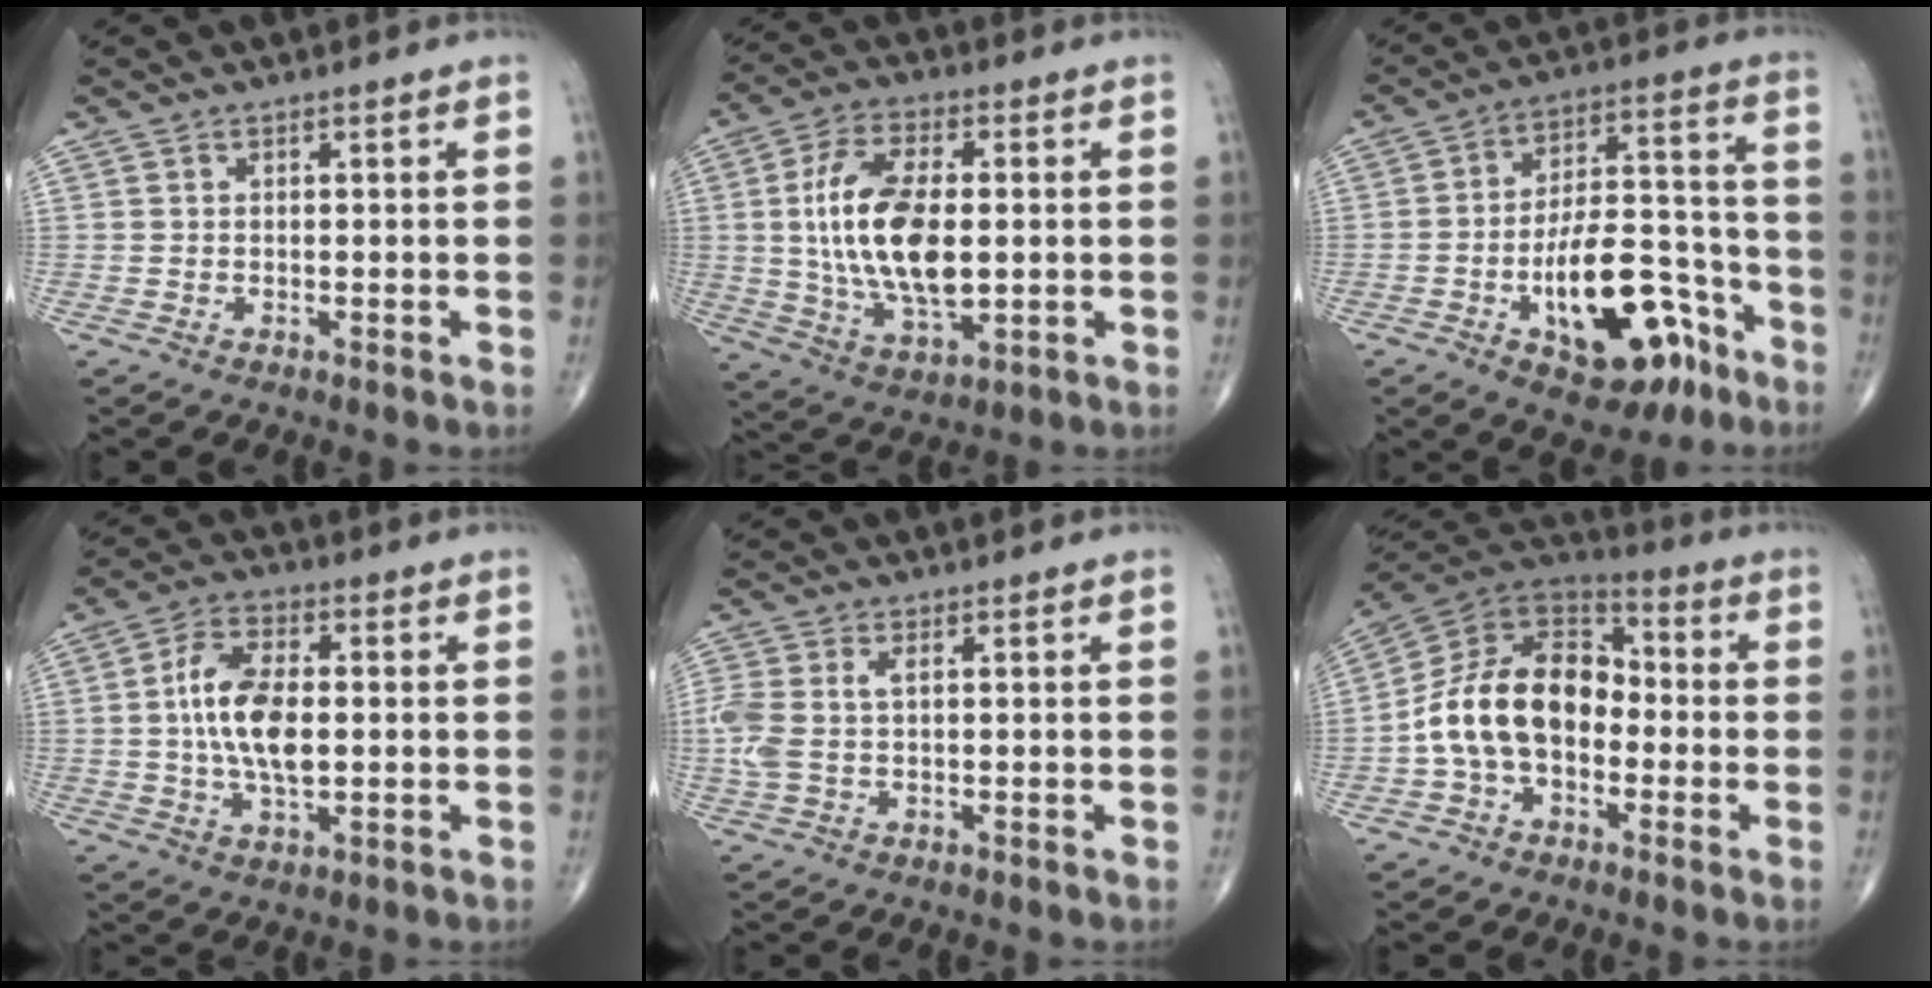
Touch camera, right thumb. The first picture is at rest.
{"total": 17.0, "force": [0.7, 8.1, 14.9], "torque": [-0.286, -0.009, 0.017]}
{"total": 19.1, "force": [-8.7, 9.1, 14.4], "torque": [-0.191, 0.068, -0.123]}
{"total": 12.7, "force": [0.1, 6.3, 11.0], "torque": [-0.209, 0.007, -0.002]}
{"total": 5.8, "force": [0.4, 3.1, 4.9], "torque": [-0.149, 0.016, 0.010]}
{"total": 16.2, "force": [-2.6, 10.9, 11.7], "torque": [-0.190, 0.049, -0.057]}